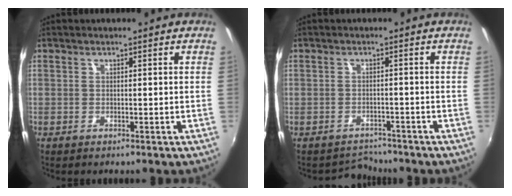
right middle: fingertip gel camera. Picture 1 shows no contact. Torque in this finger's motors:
{"motor_torque": [-2.07, 0.07, -0.37, -0.16]}